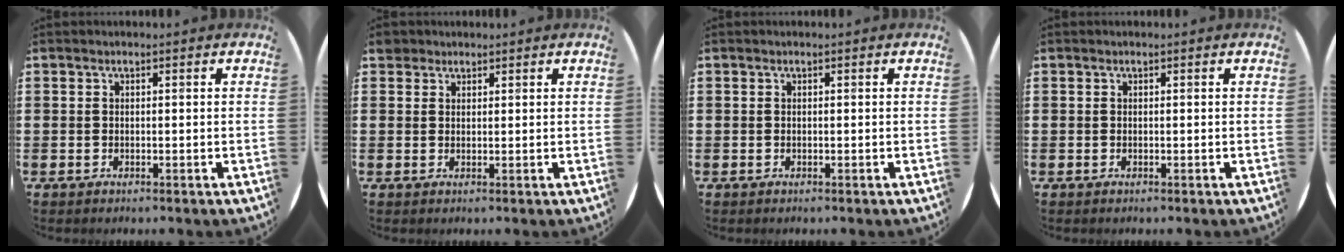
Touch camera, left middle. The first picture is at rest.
{"total": 1.7, "force": [1.5, 0.8, 0.1], "torque": [0.003, 0.002, 0.028]}
{"total": 0.0}
{"total": 0.0}